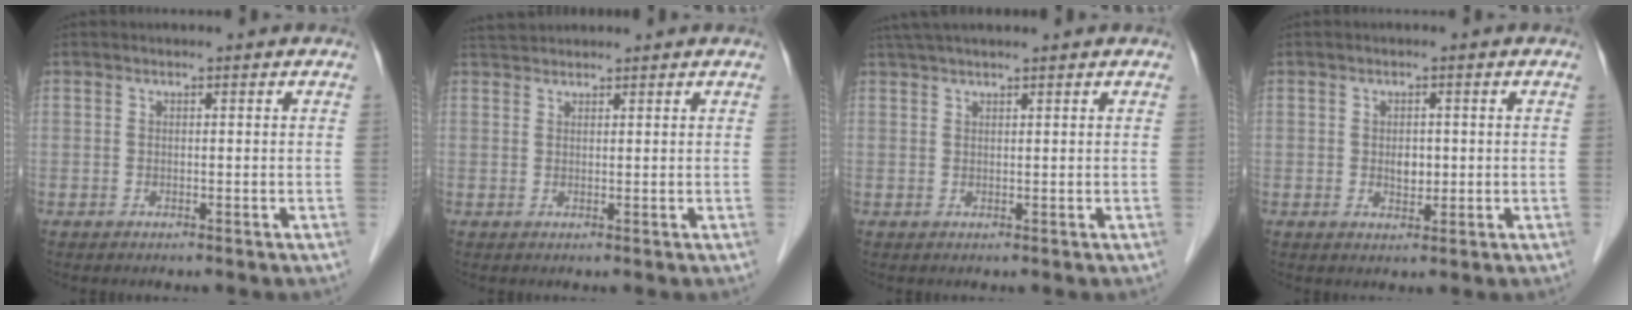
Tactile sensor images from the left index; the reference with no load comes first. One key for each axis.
{"total": 3.2, "fx": 3.1, "fy": 0.5, "fz": 0.5, "tx": -0.014, "ty": 0.028, "tz": 0.059}
{"total": 6.7, "fx": 5.8, "fy": 0.4, "fz": 3.5, "tx": -0.056, "ty": 0.040, "tz": 0.097}
{"total": 2.0, "fx": 0.2, "fy": 1.3, "fz": 1.5, "tx": -0.027, "ty": -0.002, "tz": 0.005}